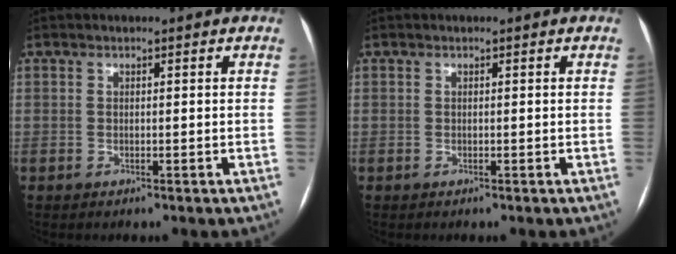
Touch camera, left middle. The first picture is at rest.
{"total": 0.0}